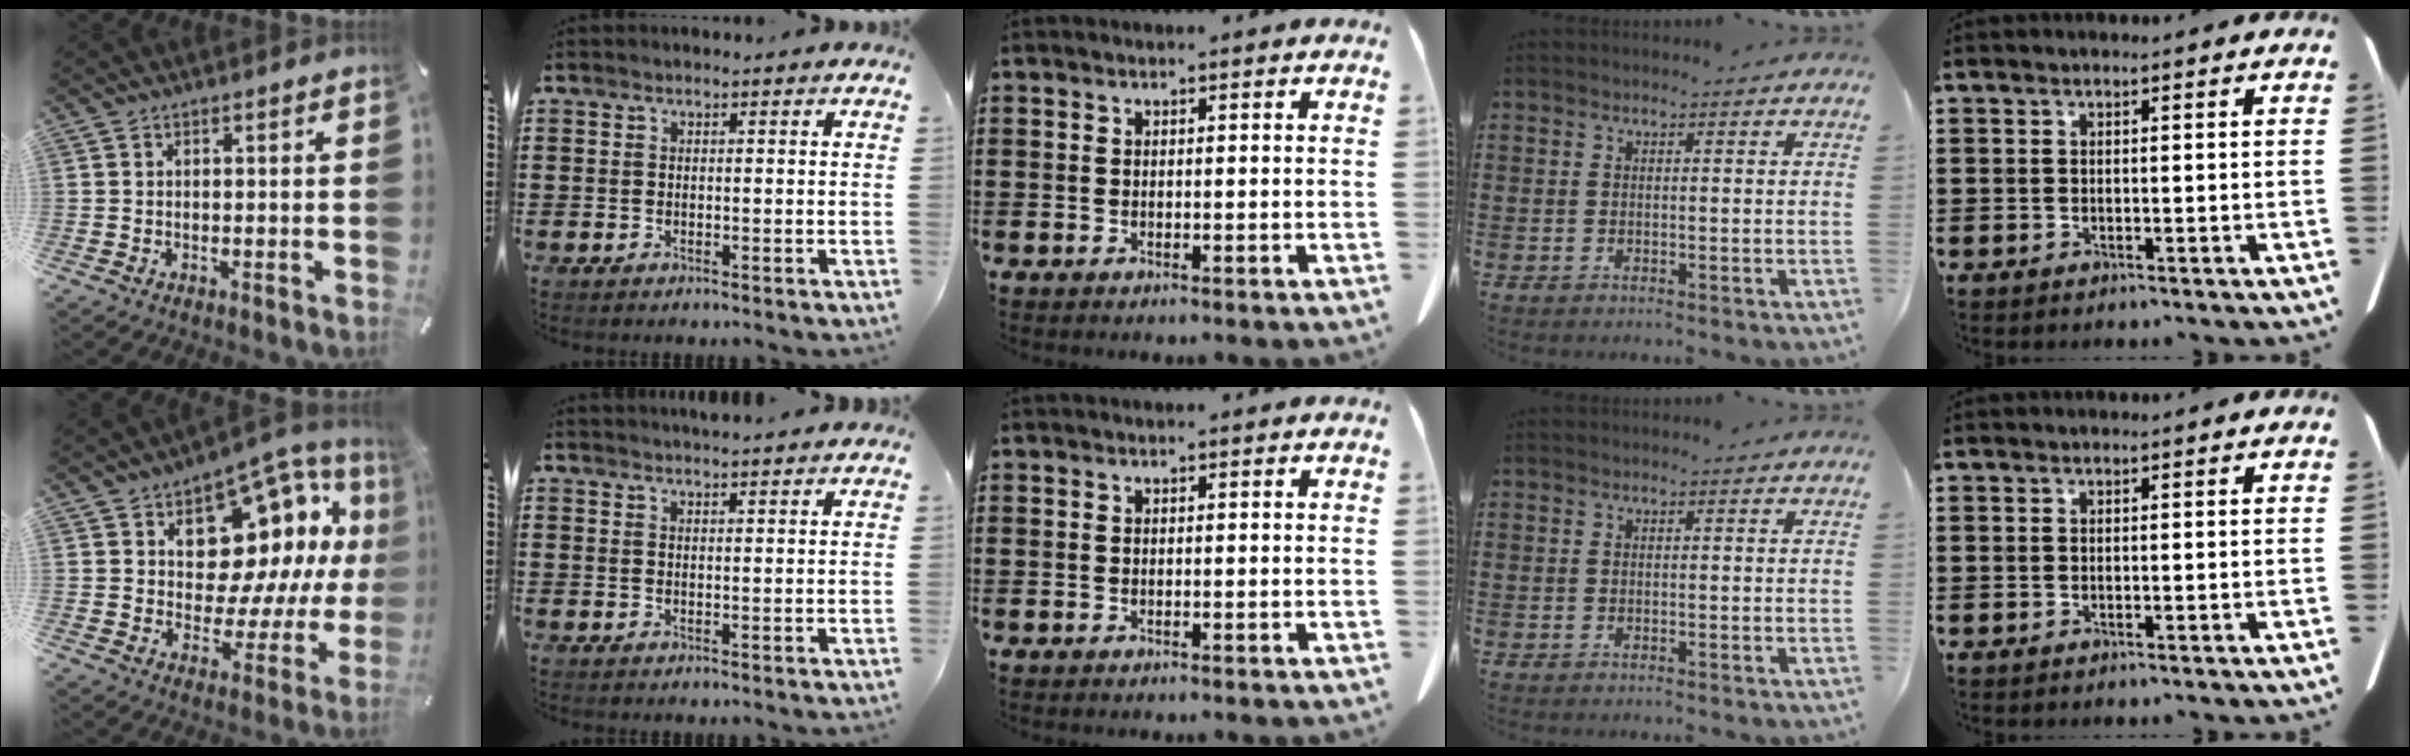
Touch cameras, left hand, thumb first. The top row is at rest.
{"thumb": {"total": 15.4, "force": [6.9, 10.3, 9.1], "torque": [-0.123, -0.058, 0.127]}, "index": {"total": 2.3, "force": [2.3, -0.2, 0.0], "torque": [-0.005, -0.006, 0.045]}}